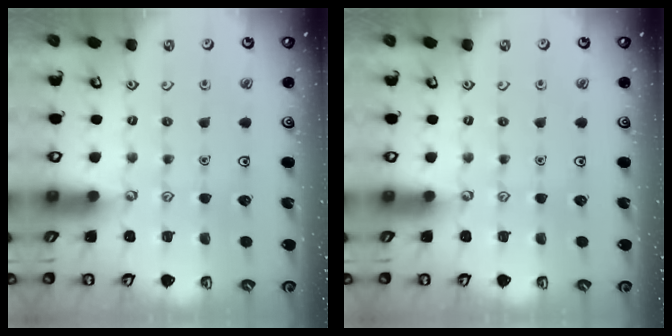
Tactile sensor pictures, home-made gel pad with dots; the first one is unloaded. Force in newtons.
{"total": 0.0}